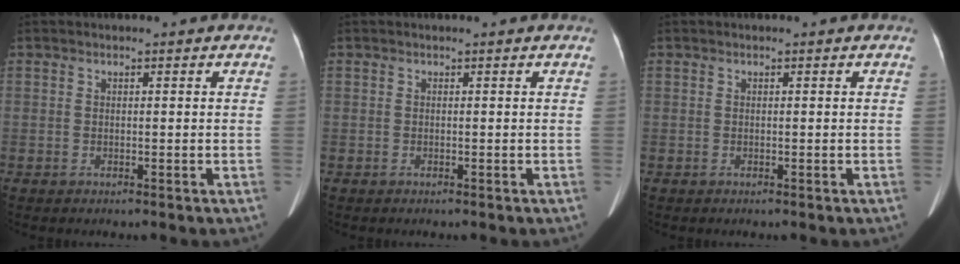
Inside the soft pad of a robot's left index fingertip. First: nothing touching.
{"total": 0.0}
{"total": 0.0}